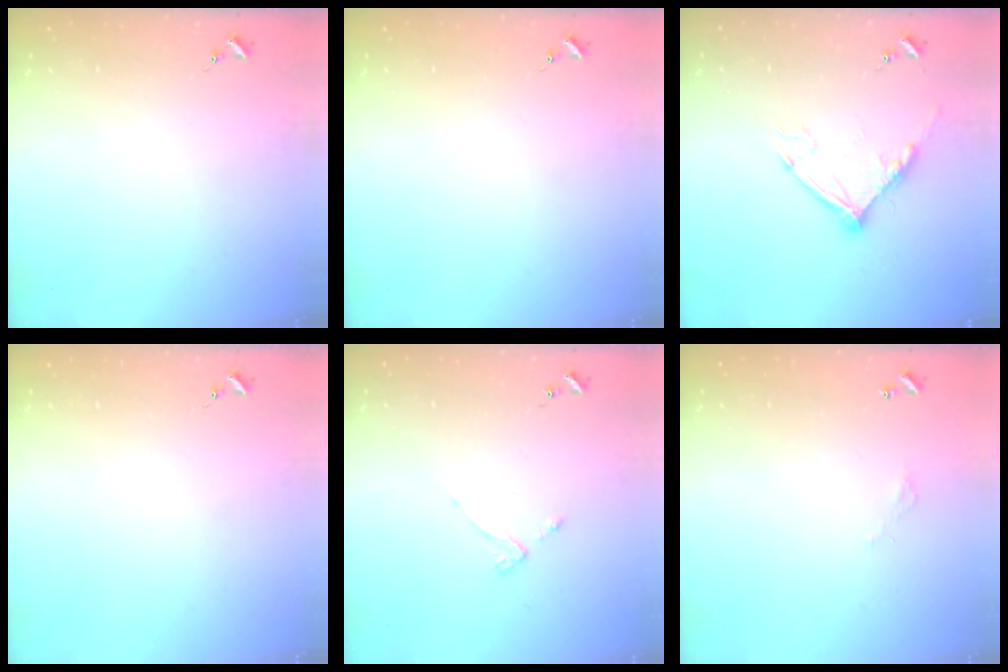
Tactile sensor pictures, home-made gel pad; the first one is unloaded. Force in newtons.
{"total": 0.0}
{"total": 10.7, "press": 10.6, "slide": 1.1}
{"total": 0.0}
{"total": 2.7, "press": 2.6, "slide": 0.5}
{"total": 2.7, "press": 2.7, "slide": 0.2}